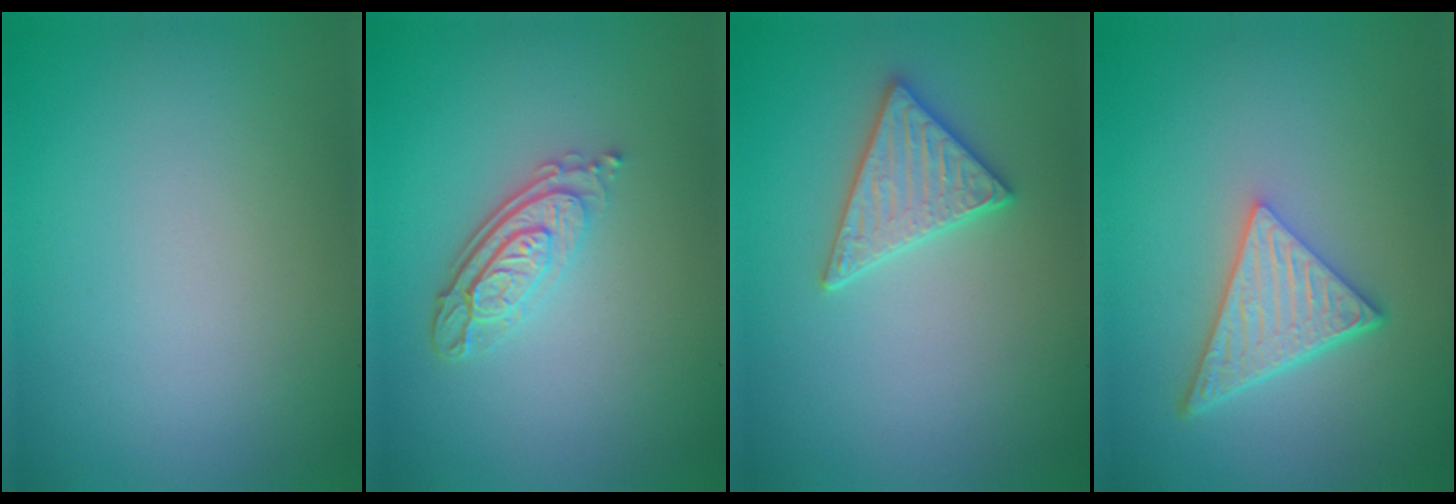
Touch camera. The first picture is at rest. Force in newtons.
{"total": 4.0, "press": 2.8, "slide": 2.8}
{"total": 3.1, "press": 3.0, "slide": 0.4}
{"total": 5.3, "press": 3.9, "slide": 3.6}